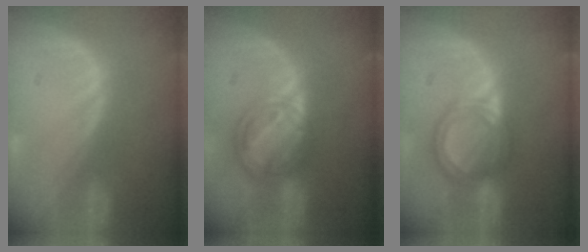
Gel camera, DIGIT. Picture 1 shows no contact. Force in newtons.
{"total": 8.1, "press": 7.0, "slide": 4.2}
{"total": 6.3, "press": 5.8, "slide": 2.6}